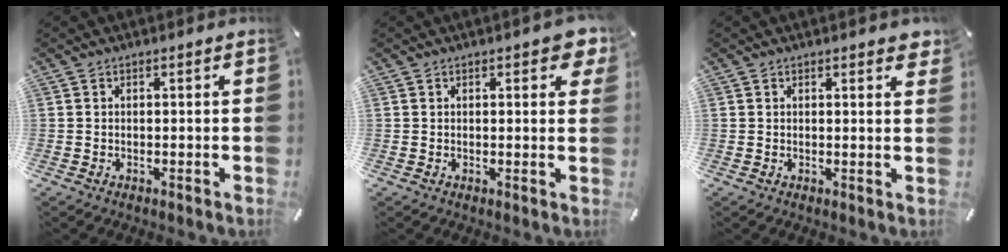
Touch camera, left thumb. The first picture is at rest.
{"total": 3.4, "force": [1.8, 1.5, 2.4], "torque": [-0.029, -0.003, 0.026]}
{"total": 1.4, "force": [1.1, 0.5, 0.7], "torque": [0.001, -0.004, 0.018]}